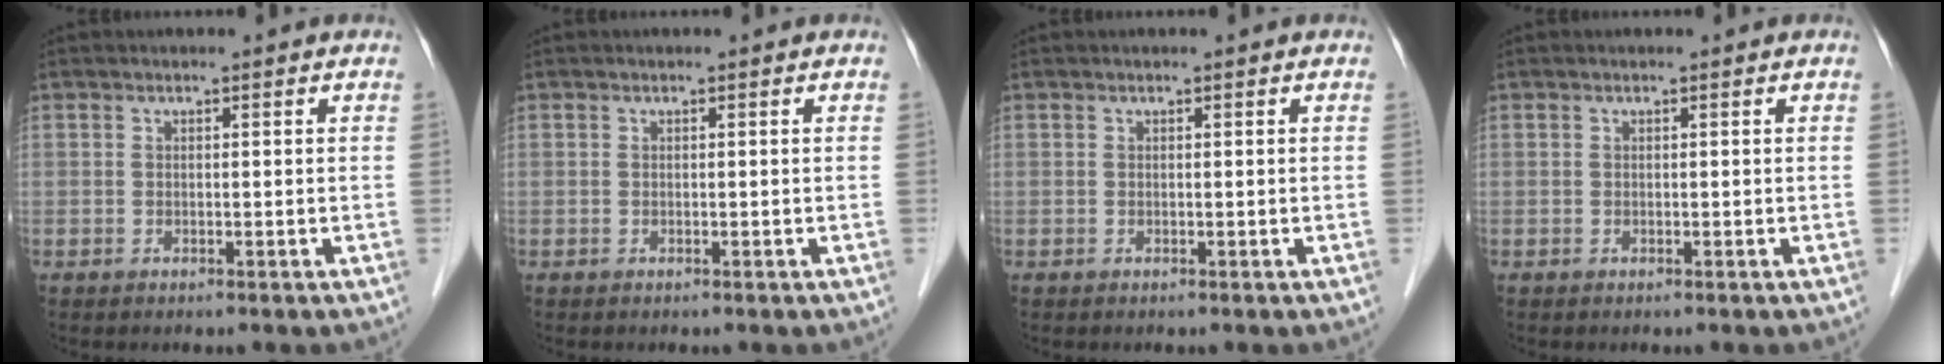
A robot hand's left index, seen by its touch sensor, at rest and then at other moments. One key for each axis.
{"total": 0.0}
{"total": 0.0}
{"total": 0.0}